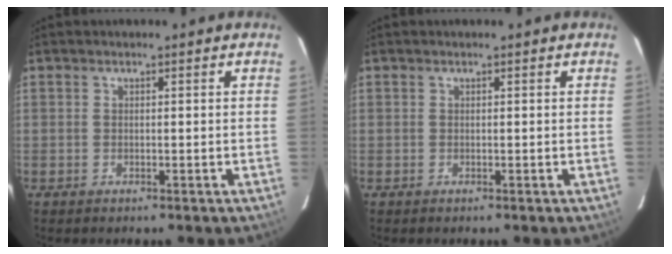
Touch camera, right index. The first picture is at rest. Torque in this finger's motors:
{"motor_torque": [0.16, -0.05, 0.03, 0.01]}